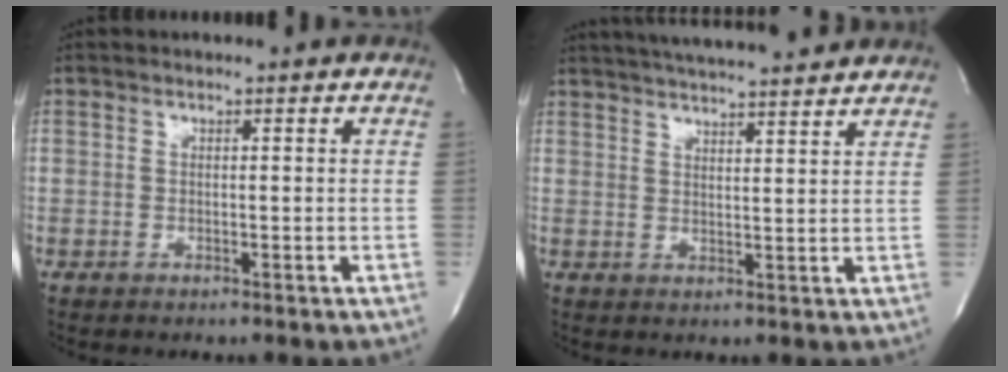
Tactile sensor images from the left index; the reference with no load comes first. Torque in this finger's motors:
{"motor_torque": [0.24, 0.01, 0.24, 0.11]}